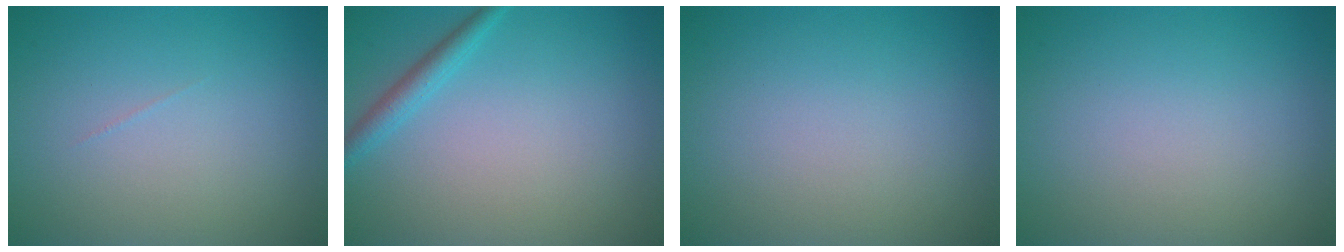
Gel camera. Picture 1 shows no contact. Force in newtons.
{"total": 1.8, "press": 1.8, "slide": 0.0}
{"total": 0.0}
{"total": 0.0}